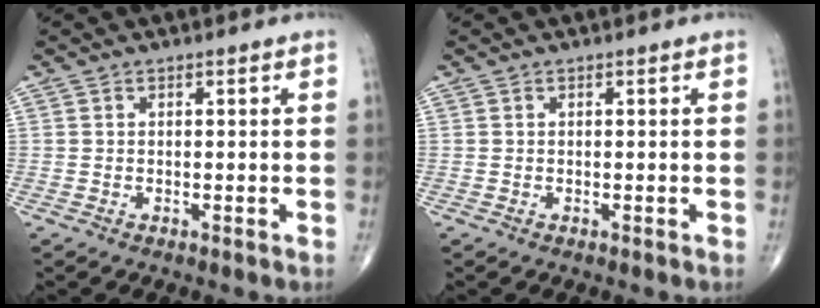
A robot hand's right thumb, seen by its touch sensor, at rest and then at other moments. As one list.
[{"total": 0.0}]